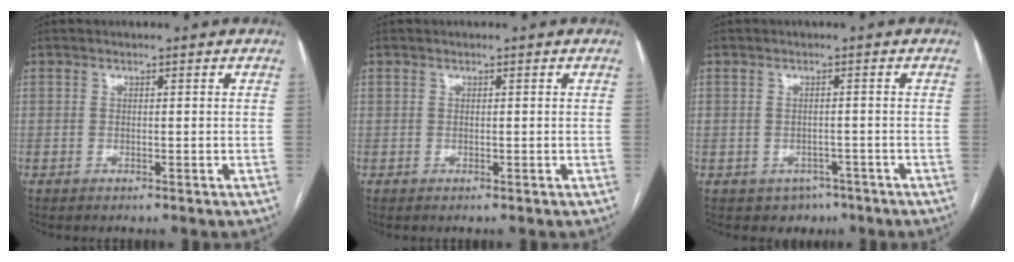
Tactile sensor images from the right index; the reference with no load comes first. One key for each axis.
{"total": 0.0}
{"total": 3.5, "fx": -2.1, "fy": 2.7, "fz": 0.9, "tx": -0.003, "ty": 0.006, "tz": -0.021}